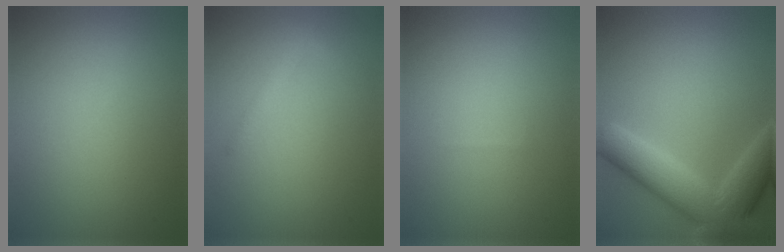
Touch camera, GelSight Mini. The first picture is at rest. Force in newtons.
{"total": 1.3, "press": 1.3, "slide": 0.0}
{"total": 0.0}
{"total": 8.0, "press": 8.0, "slide": 0.5}